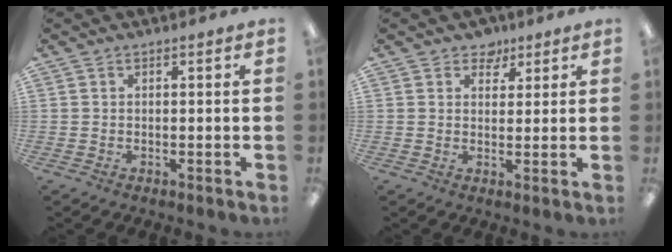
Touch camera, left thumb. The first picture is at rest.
{"total": 4.4, "force": [3.0, 3.0, 0.8], "torque": [-0.003, -0.011, 0.052]}